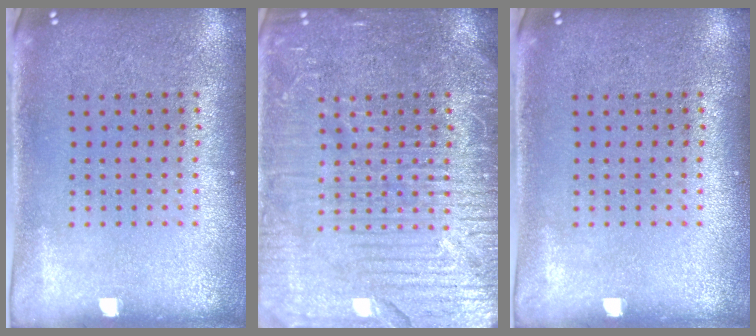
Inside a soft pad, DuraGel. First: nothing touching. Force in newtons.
{"total": 7.2, "press": 7.1, "slide": 0.9}
{"total": 0.0}